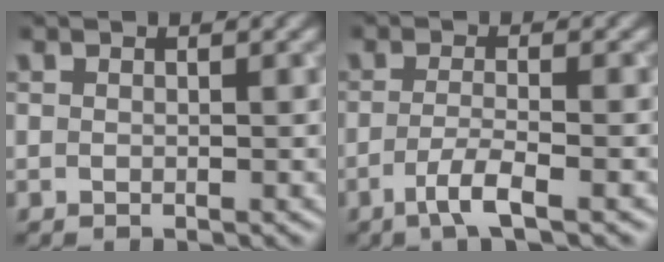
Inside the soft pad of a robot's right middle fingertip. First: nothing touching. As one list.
[{"total": 3.2, "force": [-1.6, 0.6, 2.7], "torque": [-0.049, -0.003, -0.039]}]